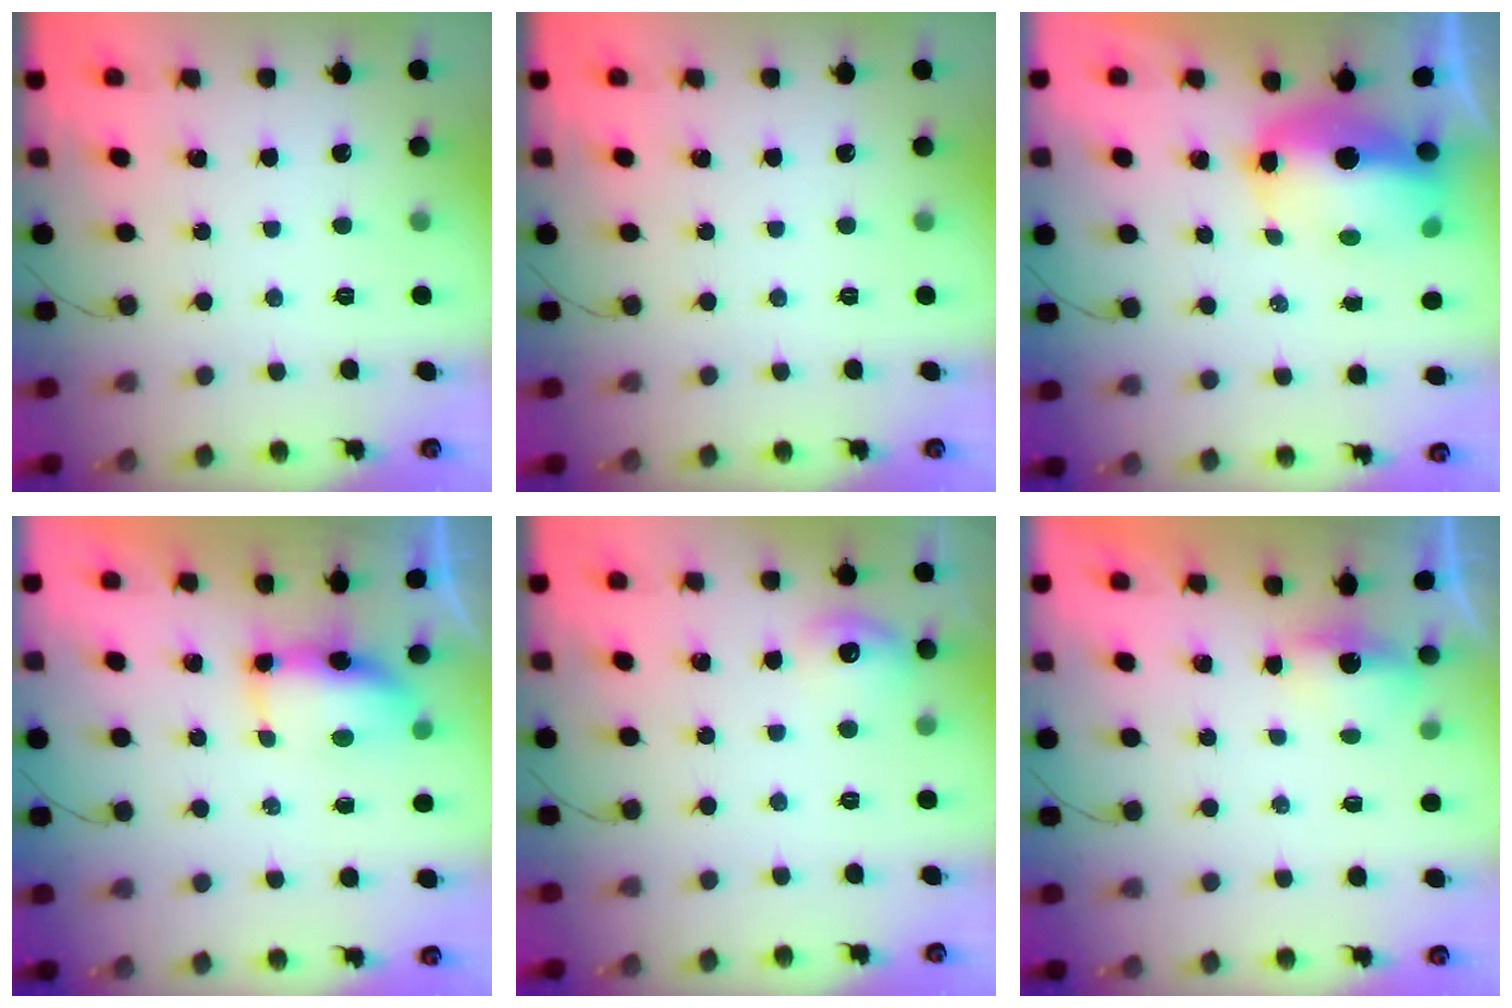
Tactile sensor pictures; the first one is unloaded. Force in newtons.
{"total": 0.0}
{"total": 9.8, "press": 9.6, "slide": 2.1}
{"total": 7.4, "press": 7.0, "slide": 2.3}
{"total": 8.5, "press": 8.4, "slide": 1.5}
{"total": 3.1, "press": 2.9, "slide": 1.1}